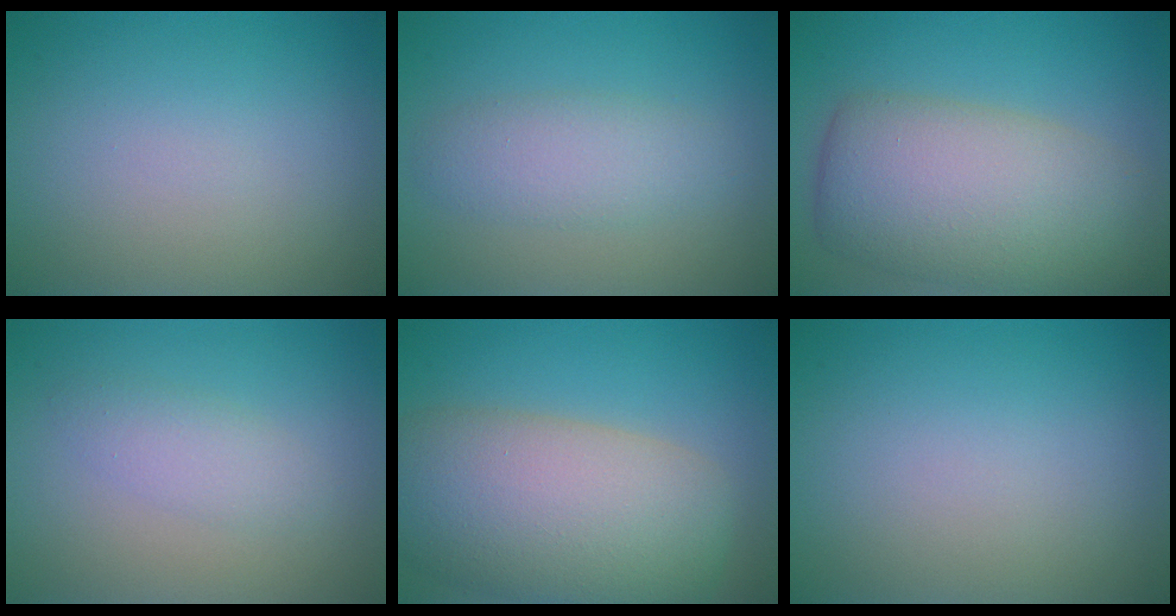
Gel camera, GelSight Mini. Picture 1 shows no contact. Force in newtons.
{"total": 3.3, "press": 3.3, "slide": 0.0}
{"total": 9.7, "press": 9.7, "slide": 0.4}
{"total": 2.1, "press": 2.1, "slide": 0.1}
{"total": 11.0, "press": 11.0, "slide": 0.8}
{"total": 0.0}